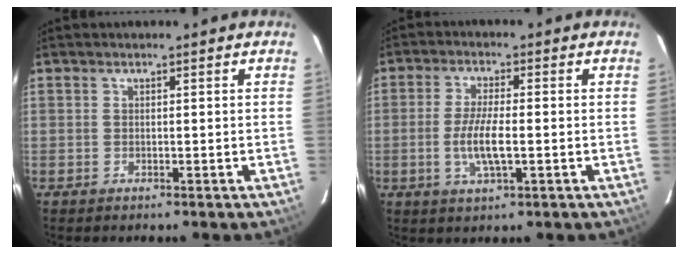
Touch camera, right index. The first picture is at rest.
{"total": 6.6, "force": [-1.4, 1.4, 6.3], "torque": [-0.127, -0.005, -0.028]}